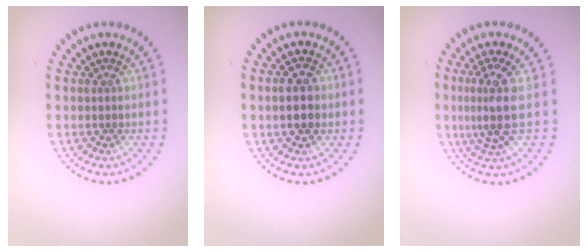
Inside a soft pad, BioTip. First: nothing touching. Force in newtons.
{"total": 2.7, "press": 2.7, "slide": 0.3}
{"total": 3.3, "press": 2.5, "slide": 2.2}